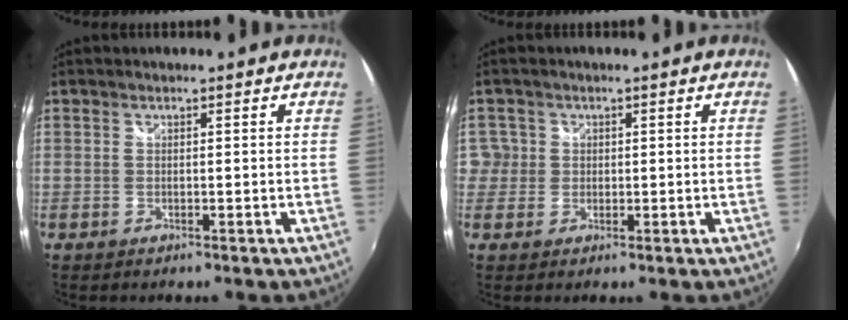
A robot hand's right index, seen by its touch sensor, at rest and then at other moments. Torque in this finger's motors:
{"motor_torque": [-0.06, 0.00, 0.01, 0.00]}